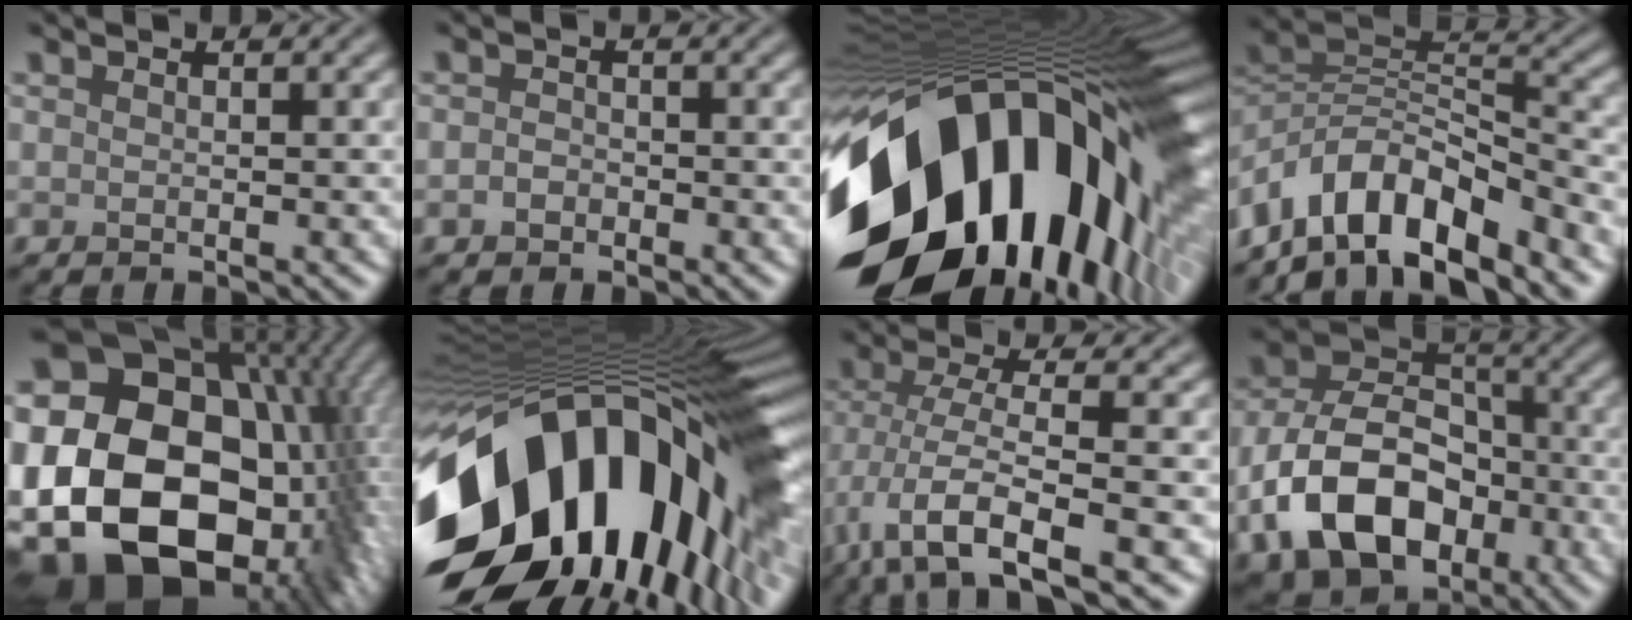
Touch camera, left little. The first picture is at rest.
{"total": 1.2, "force": [-0.6, 0.9, 0.5], "torque": [-0.007, 0.001, -0.014]}
{"total": 20.9, "force": [-6.3, 12.5, 15.5], "torque": [-0.283, -0.048, -0.104]}
{"total": 9.8, "force": [-6.4, 4.2, 6.1], "torque": [-0.090, 0.008, -0.126]}
{"total": 23.6, "force": [-1.8, 17.5, 15.6], "torque": [-0.300, -0.029, -0.015]}
{"total": 19.1, "force": [-5.1, 11.2, 14.6], "torque": [-0.255, -0.019, -0.096]}
{"total": 7.8, "force": [-3.5, 2.5, 6.5], "torque": [-0.131, 0.001, -0.071]}
{"total": 11.7, "force": [-3.9, 8.1, 7.4], "torque": [-0.147, -0.002, -0.072]}